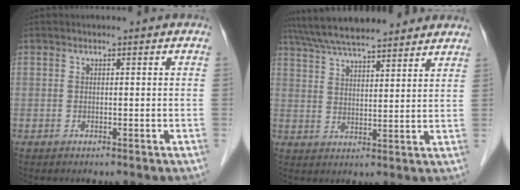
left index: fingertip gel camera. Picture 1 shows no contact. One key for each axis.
{"total": 16.5, "fx": 14.5, "fy": 2.2, "fz": 7.6, "tx": -0.133, "ty": 0.043, "tz": 0.222}